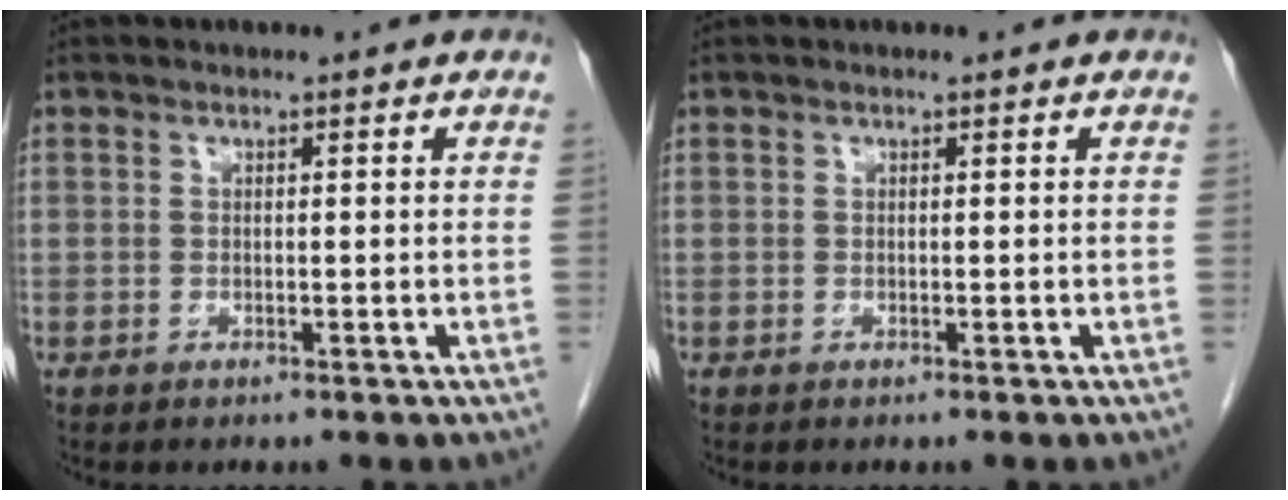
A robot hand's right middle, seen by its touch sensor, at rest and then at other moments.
{"total": 0.0}